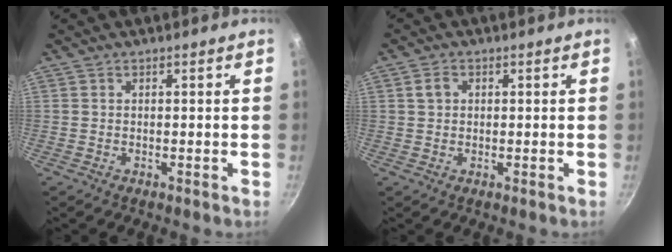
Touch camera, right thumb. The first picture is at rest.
{"total": 2.2, "force": [0.5, 1.8, 1.2], "torque": [-0.018, 0.004, 0.010]}